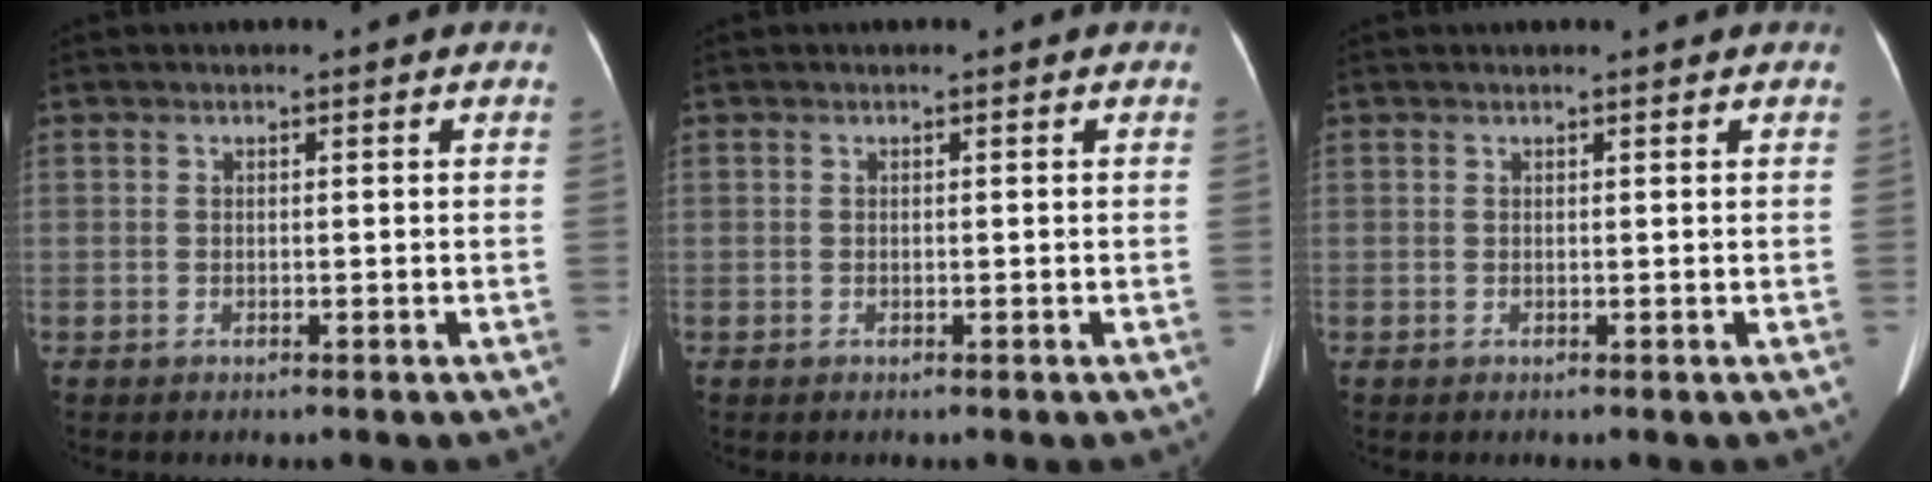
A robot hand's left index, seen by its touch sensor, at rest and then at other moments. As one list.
[{"total": 0.0}, {"total": 0.9, "force": [0.9, 0.1, 0.3], "torque": [-0.006, 0.011, 0.014]}]